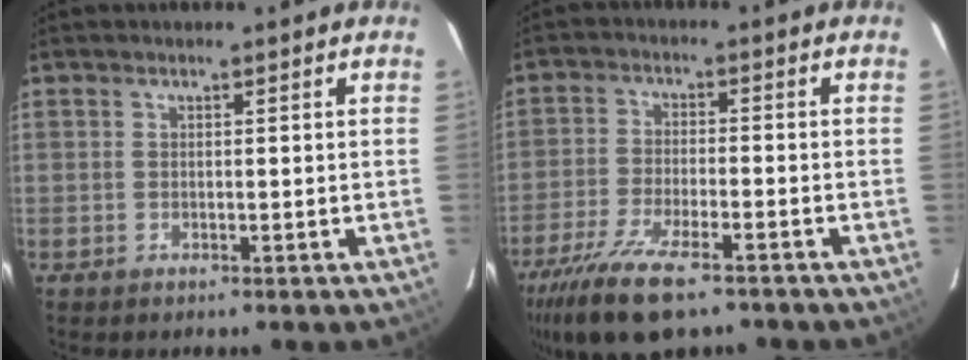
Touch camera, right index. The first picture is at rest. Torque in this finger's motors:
{"motor_torque": [1.35, -0.78, 0.59, 0.15]}